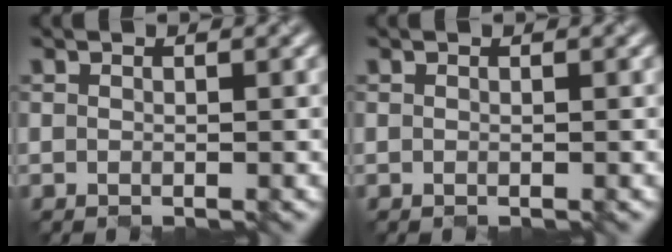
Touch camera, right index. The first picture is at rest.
{"total": 0.0}